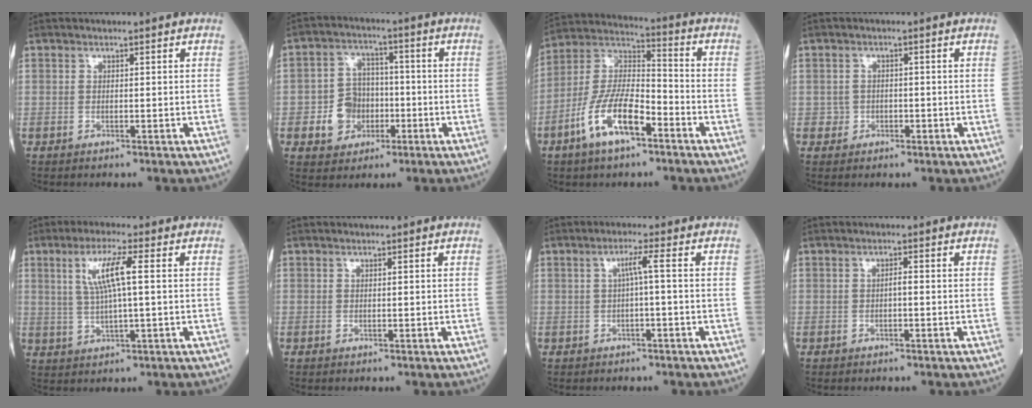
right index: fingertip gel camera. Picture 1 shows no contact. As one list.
[{"total": 6.9, "force": [-2.0, 5.9, 2.9], "torque": [-0.059, 0.017, -0.029]}, {"total": 12.5, "force": [-6.2, 4.3, 10.0], "torque": [-0.209, 0.006, -0.118]}, {"total": 1.8, "force": [-0.7, 1.7, 0.0], "torque": [0.010, 0.009, -0.014]}, {"total": 6.9, "force": [1.8, 0.3, 6.6], "torque": [-0.132, 0.006, 0.036]}, {"total": 0.0}, {"total": 2.5, "force": [0.1, -0.4, 2.5], "torque": [-0.045, 0.005, 0.002]}, {"total": 0.9, "force": [-0.1, 0.1, 0.9], "torque": [-0.016, 0.001, -0.002]}]